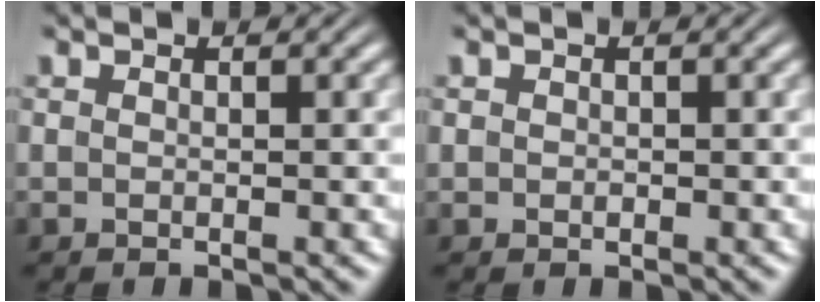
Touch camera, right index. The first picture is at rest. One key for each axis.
{"total": 0.6, "fx": 0.0, "fy": 0.6, "fz": 0.2, "tx": -0.009, "ty": -0.006, "tz": 0.004}